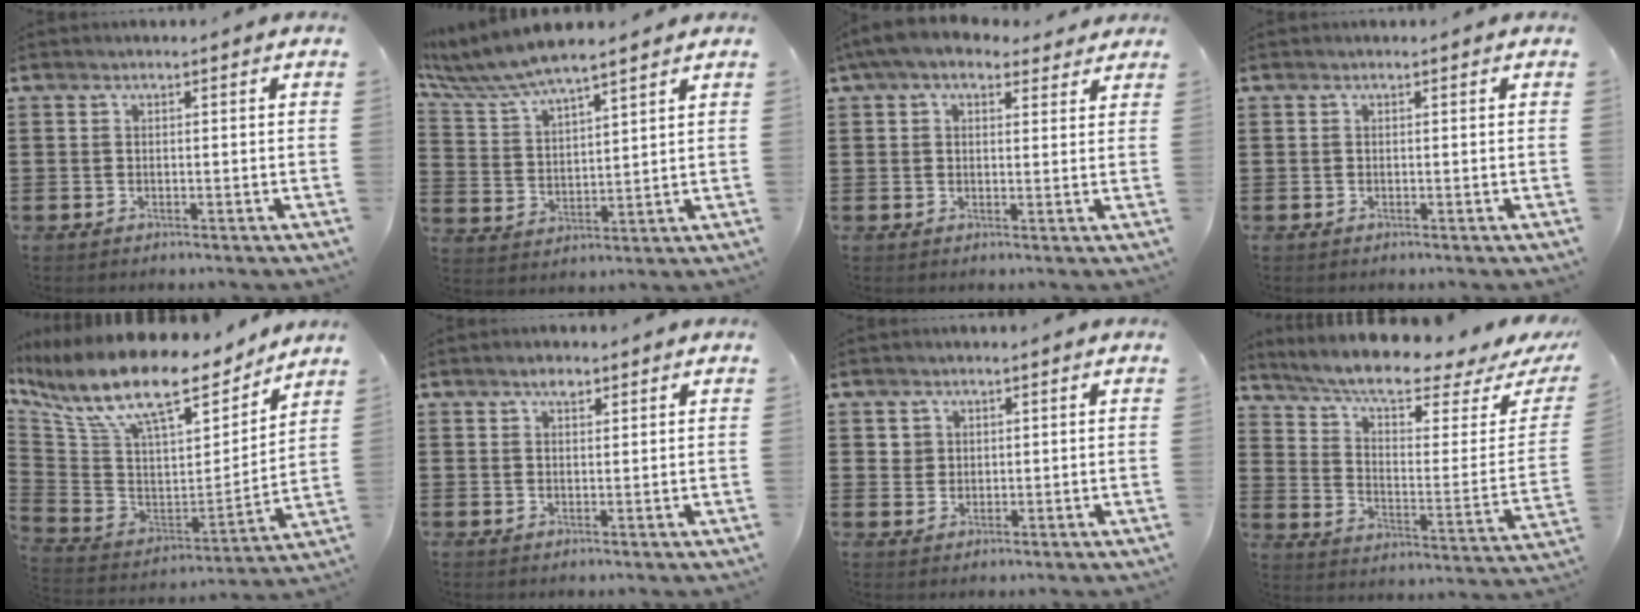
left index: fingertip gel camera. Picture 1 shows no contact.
{"total": 6.7, "force": [6.2, 0.8, 2.5], "torque": [-0.076, -0.026, 0.107]}
{"total": 5.1, "force": [3.9, 2.1, 2.4], "torque": [-0.061, 0.000, 0.072]}
{"total": 0.0}
{"total": 14.4, "force": [10.4, 4.0, 9.1], "torque": [-0.203, -0.064, 0.177]}
{"total": 1.9, "force": [1.3, 1.0, 1.0], "torque": [-0.015, 0.001, 0.021]}
{"total": 2.2, "force": [1.0, 1.9, 0.2], "torque": [-0.012, 0.007, 0.018]}
{"total": 8.1, "force": [6.6, 0.8, 4.7], "torque": [-0.112, -0.049, 0.111]}